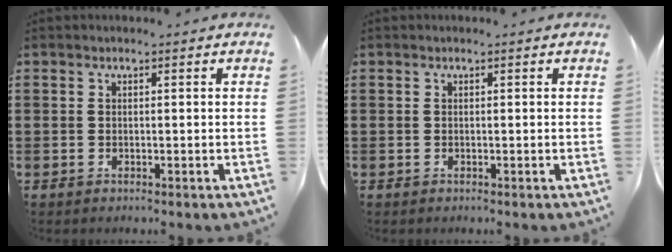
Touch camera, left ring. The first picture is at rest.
{"total": 0.0}